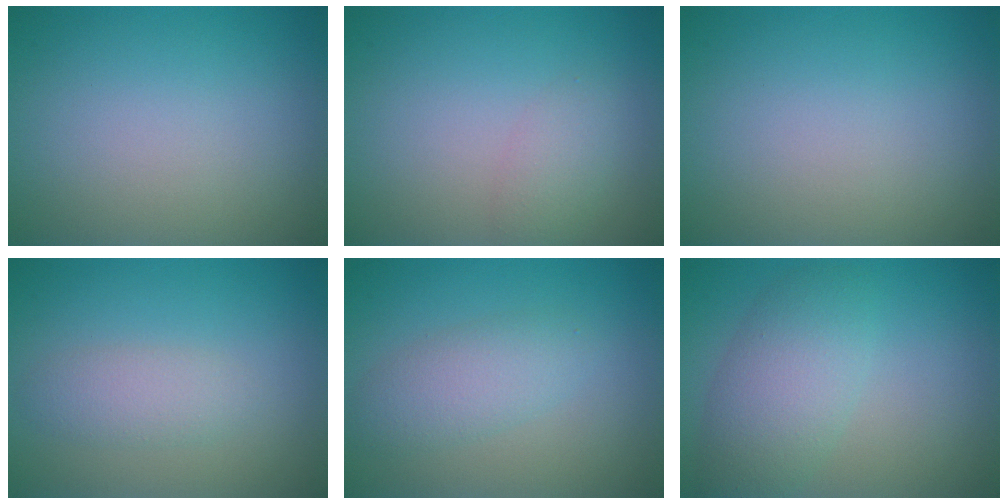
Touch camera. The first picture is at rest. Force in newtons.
{"total": 1.7, "press": 1.7, "slide": 0.0}
{"total": 0.0}
{"total": 2.0, "press": 2.0, "slide": 0.0}
{"total": 2.8, "press": 2.8, "slide": 0.1}
{"total": 4.7, "press": 4.7, "slide": 0.1}